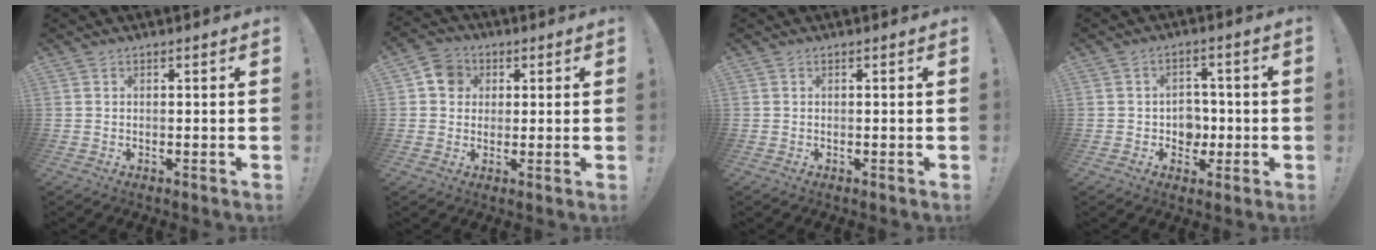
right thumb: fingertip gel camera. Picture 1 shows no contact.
{"total": 7.2, "force": [1.6, 6.5, 2.8], "torque": [-0.033, 0.005, 0.032]}
{"total": 0.0}
{"total": 6.6, "force": [-0.3, 6.1, 2.6], "torque": [-0.030, -0.003, -0.002]}